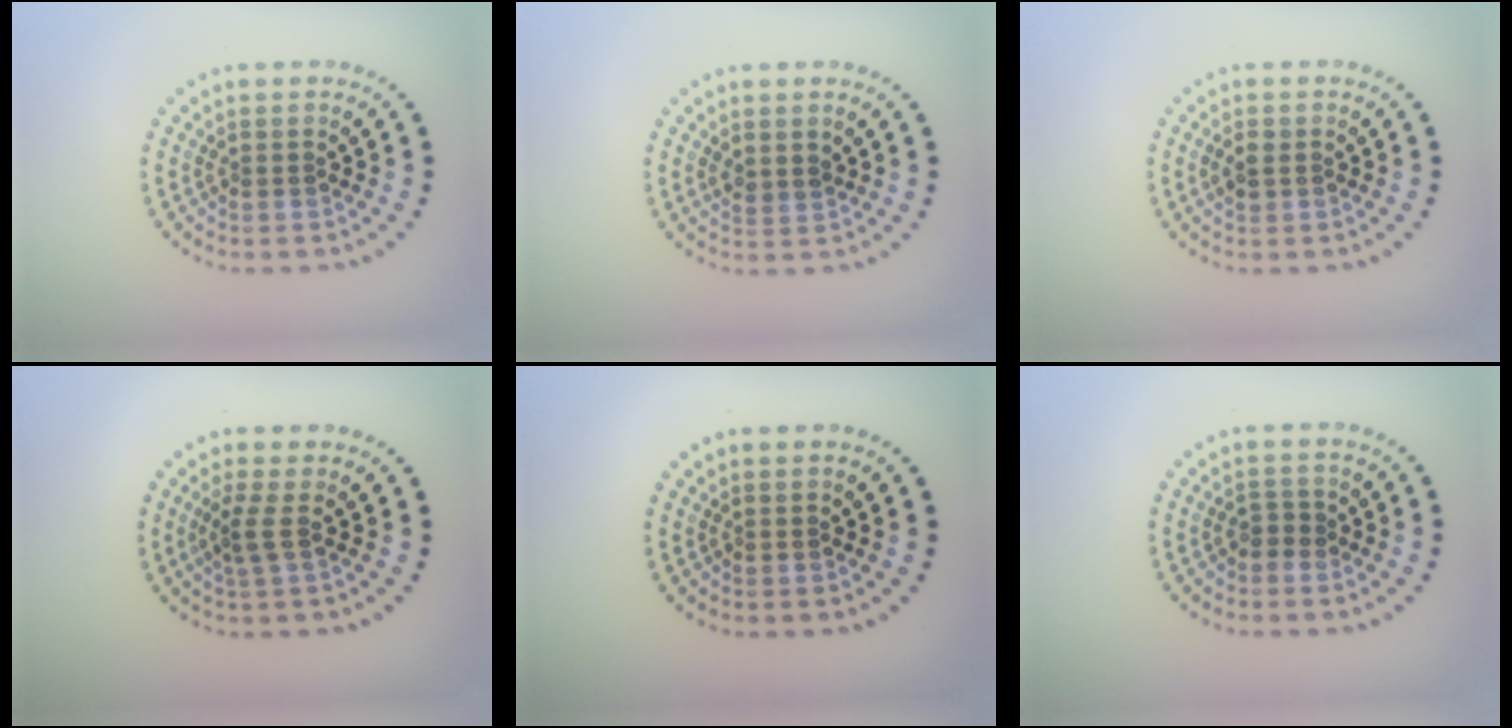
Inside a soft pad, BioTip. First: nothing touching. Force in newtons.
{"total": 1.1, "press": 0.9, "slide": 0.7}
{"total": 1.4, "press": 1.4, "slide": 0.3}
{"total": 1.8, "press": 1.1, "slide": 1.4}
{"total": 0.0}
{"total": 0.8, "press": 0.6, "slide": 0.6}